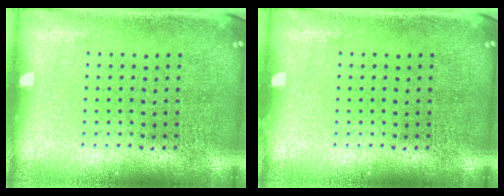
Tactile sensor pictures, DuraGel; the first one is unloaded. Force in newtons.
{"total": 0.0}